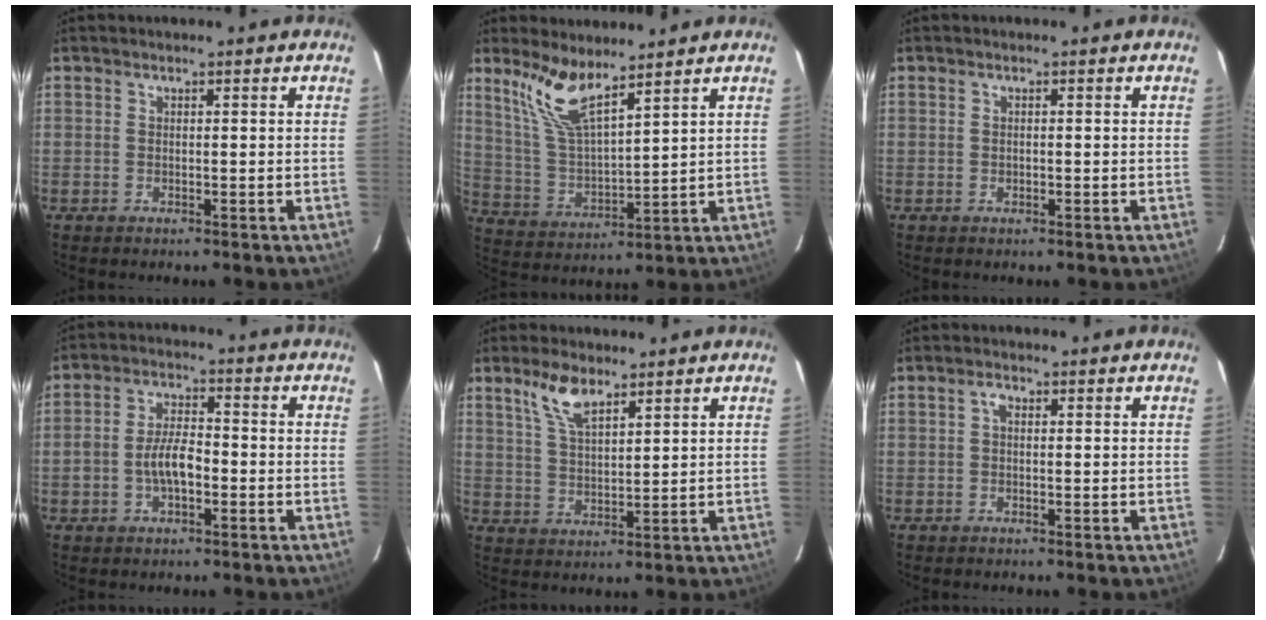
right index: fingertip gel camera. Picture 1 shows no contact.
{"total": 9.6, "force": [7.2, 1.9, 6.2], "torque": [-0.125, -0.002, 0.153]}
{"total": 0.7, "force": [-0.2, 0.6, 0.3], "torque": [-0.004, 0.000, -0.003]}
{"total": 6.4, "force": [-2.0, 3.1, 5.3], "torque": [-0.106, 0.014, -0.033]}
{"total": 6.7, "force": [4.5, 2.5, 4.3], "torque": [-0.083, 0.005, 0.093]}
{"total": 1.2, "force": [0.1, 0.8, 0.9], "torque": [-0.017, 0.007, -0.002]}